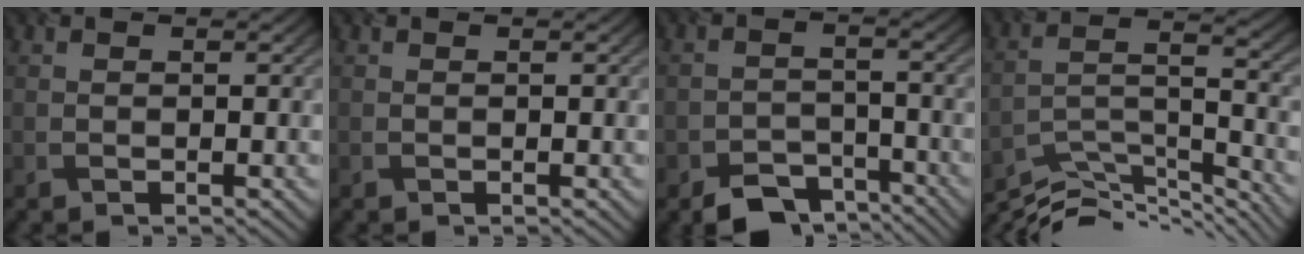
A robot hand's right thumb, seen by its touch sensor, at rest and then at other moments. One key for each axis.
{"total": 0.0}
{"total": 5.9, "fx": -4.5, "fy": 3.0, "fz": 2.4, "tx": -0.039, "ty": -0.008, "tz": -0.080}
{"total": 10.2, "fx": -8.3, "fy": 2.5, "fz": 5.3, "tx": -0.099, "ty": -0.005, "tz": -0.148}